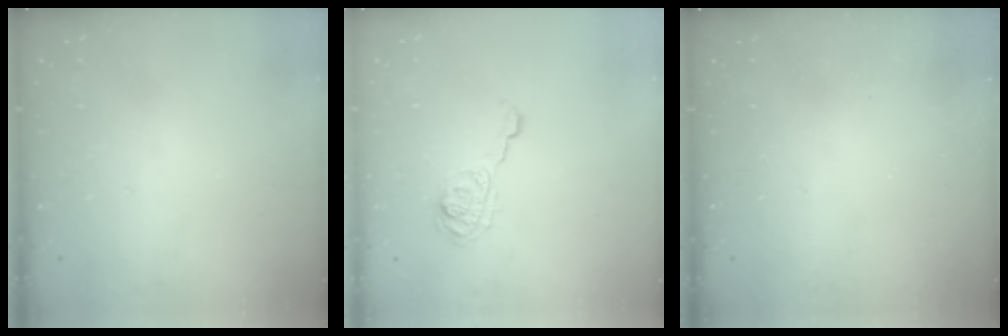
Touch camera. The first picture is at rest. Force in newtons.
{"total": 9.2, "press": 9.2, "slide": 0.4}
{"total": 2.3, "press": 2.2, "slide": 0.8}